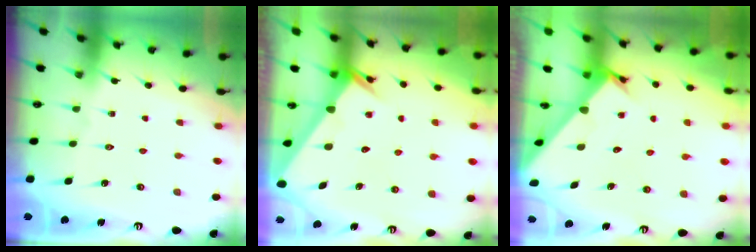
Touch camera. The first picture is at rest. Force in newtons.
{"total": 2.5, "press": 2.5, "slide": 0.1}
{"total": 2.1, "press": 2.1, "slide": 0.1}